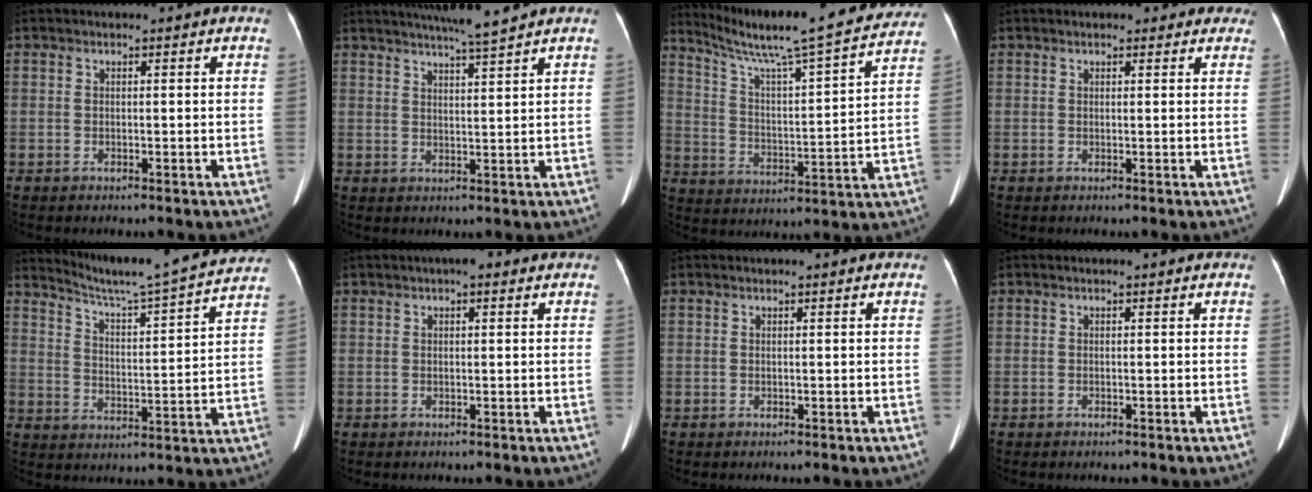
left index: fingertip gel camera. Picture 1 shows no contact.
{"total": 6.6, "force": [5.7, -1.1, 3.1], "torque": [-0.053, 0.002, 0.088]}
{"total": 24.4, "force": [21.6, 0.6, 11.3], "torque": [-0.188, -0.029, 0.301]}
{"total": 3.8, "force": [3.2, 1.7, 1.0], "torque": [0.005, 0.008, 0.023]}
{"total": 17.2, "force": [16.1, -1.7, 5.9], "torque": [-0.108, -0.035, 0.218]}
{"total": 2.0, "force": [1.0, 0.6, 1.6], "torque": [-0.024, 0.013, 0.011]}
{"total": 0.5, "force": [0.5, 0.1, 0.2], "torque": [-0.006, 0.010, 0.004]}
{"total": 0.0}